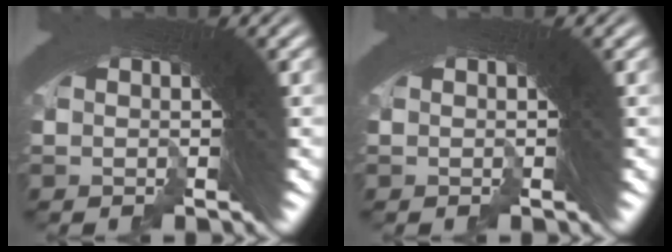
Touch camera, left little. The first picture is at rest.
{"total": 0.0}